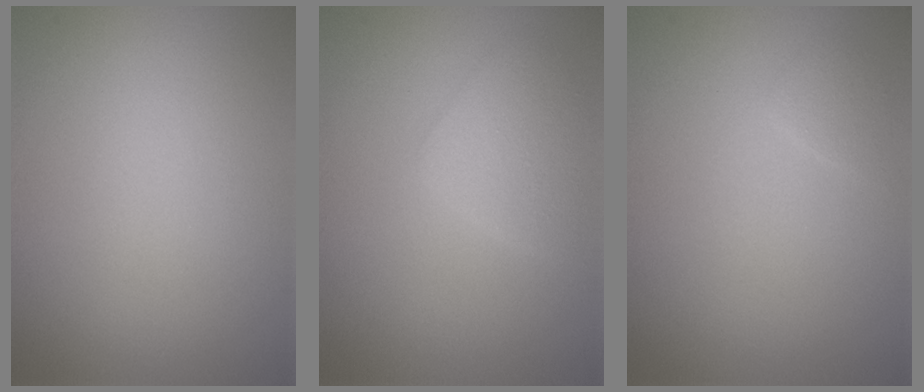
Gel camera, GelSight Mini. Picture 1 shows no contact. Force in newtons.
{"total": 2.2, "press": 2.2, "slide": 0.2}
{"total": 0.8, "press": 0.8, "slide": 0.0}